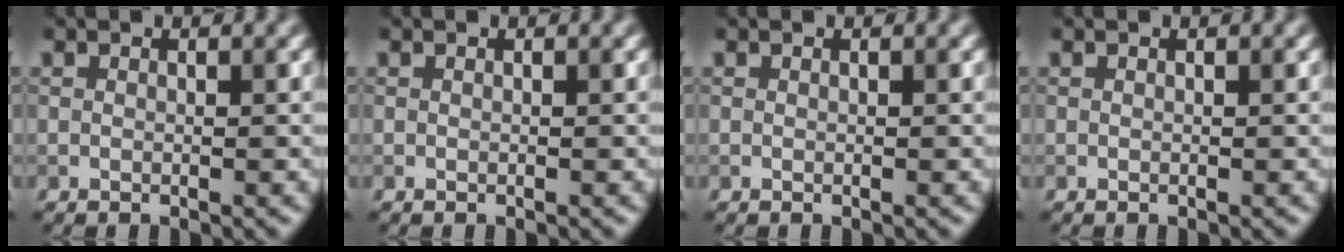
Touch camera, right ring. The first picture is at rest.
{"total": 0.0}
{"total": 0.0}
{"total": 0.0}